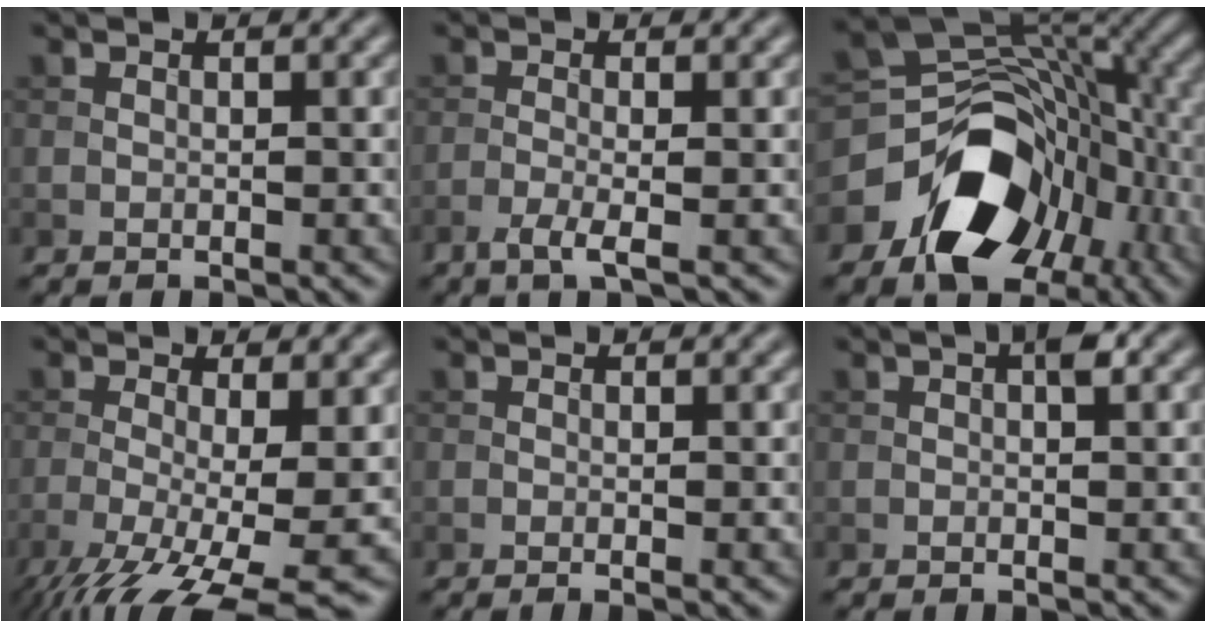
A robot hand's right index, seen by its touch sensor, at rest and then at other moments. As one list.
[{"total": 2.4, "force": [-1.2, 0.4, 2.0], "torque": [-0.037, -0.001, -0.032]}, {"total": 12.8, "force": [-6.1, 8.5, 7.4], "torque": [-0.117, -0.003, -0.106]}, {"total": 10.5, "force": [-4.5, 3.0, 9.0], "torque": [-0.161, -0.025, -0.075]}, {"total": 1.0, "force": [-0.2, 0.3, 0.9], "torque": [-0.011, -0.006, -0.006]}, {"total": 1.8, "force": [0.4, 0.6, 1.7], "torque": [-0.024, 0.004, 0.004]}]